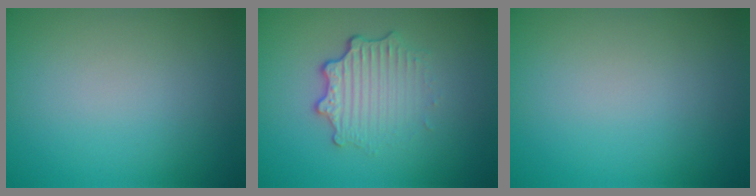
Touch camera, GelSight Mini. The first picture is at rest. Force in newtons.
{"total": 3.2, "press": 2.5, "slide": 2.1}
{"total": 0.0}